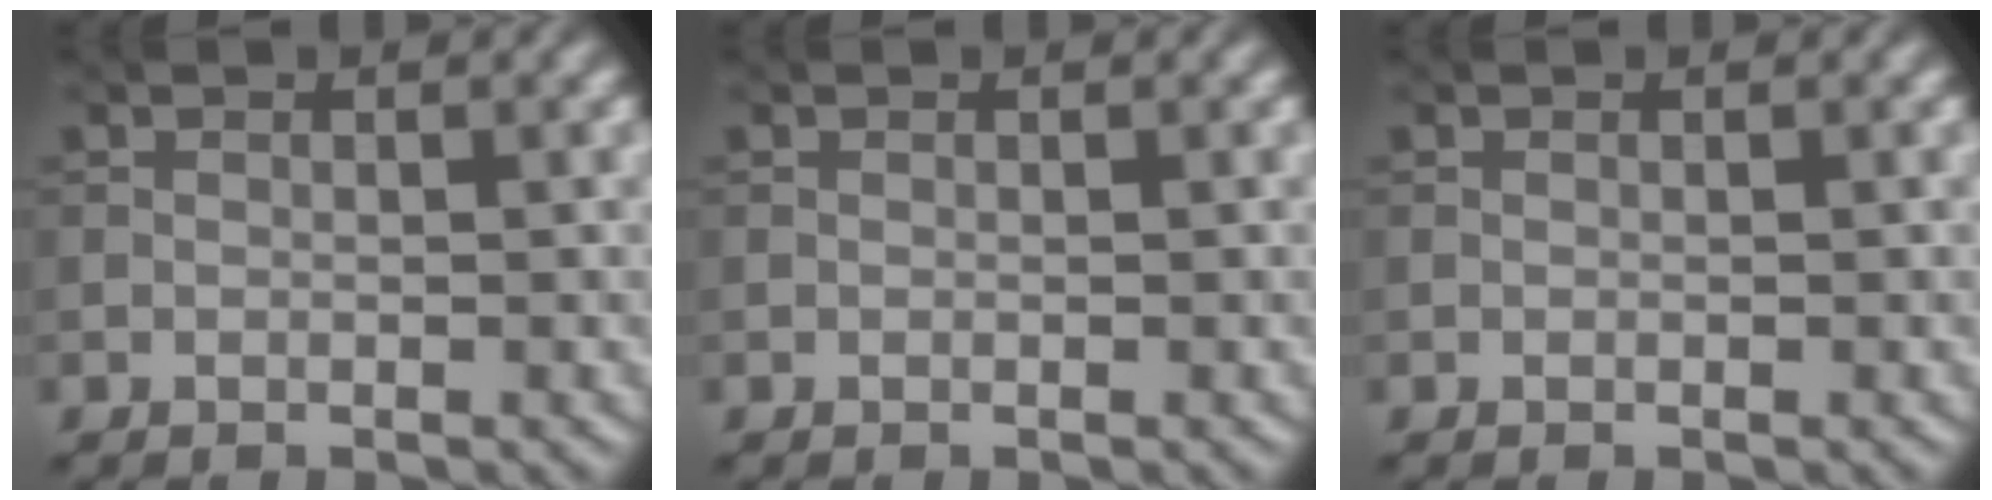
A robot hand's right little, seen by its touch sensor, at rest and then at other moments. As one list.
[{"total": 0.0}, {"total": 0.0}]